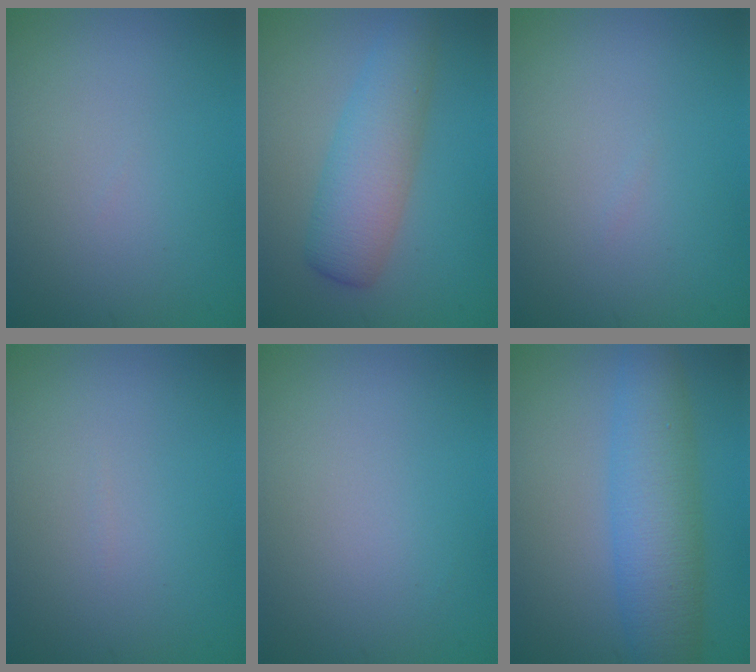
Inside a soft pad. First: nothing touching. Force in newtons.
{"total": 5.0, "press": 5.0, "slide": 0.1}
{"total": 0.0}
{"total": 0.0}
{"total": 0.0}
{"total": 6.2, "press": 6.2, "slide": 0.3}